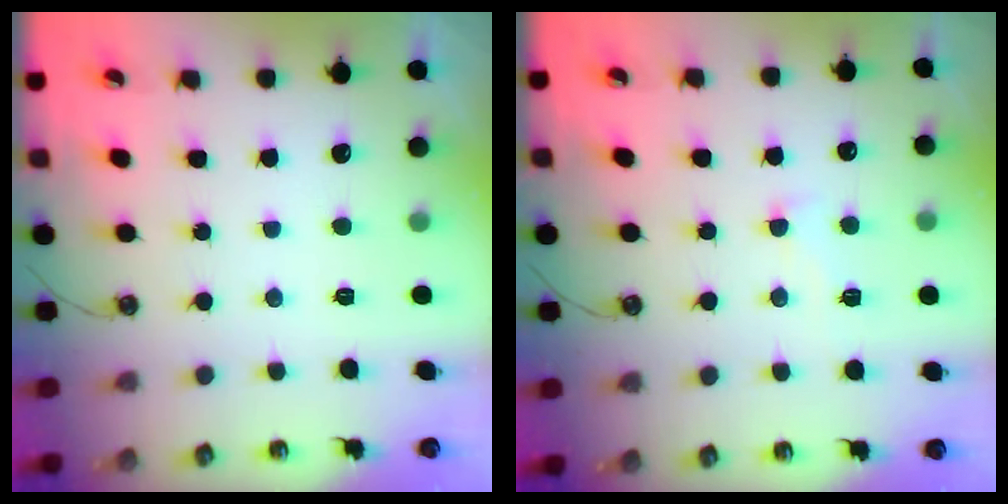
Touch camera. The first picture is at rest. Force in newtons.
{"total": 0.6, "press": 0.3, "slide": 0.5}